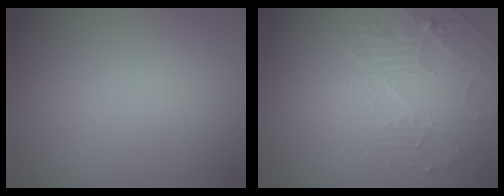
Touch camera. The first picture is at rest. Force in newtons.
{"total": 4.7, "press": 3.6, "slide": 3.0}